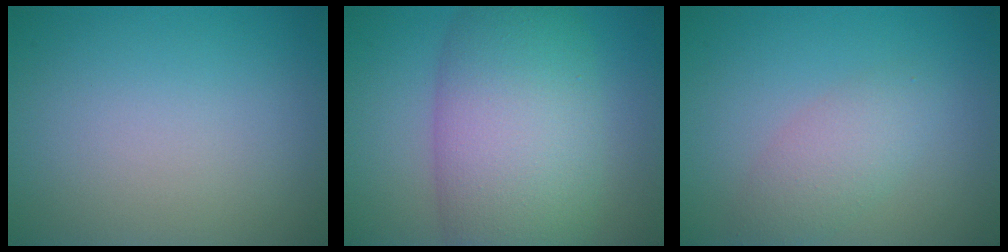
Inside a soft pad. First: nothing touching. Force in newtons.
{"total": 10.9, "press": 10.9, "slide": 0.5}
{"total": 2.9, "press": 2.9, "slide": 0.1}